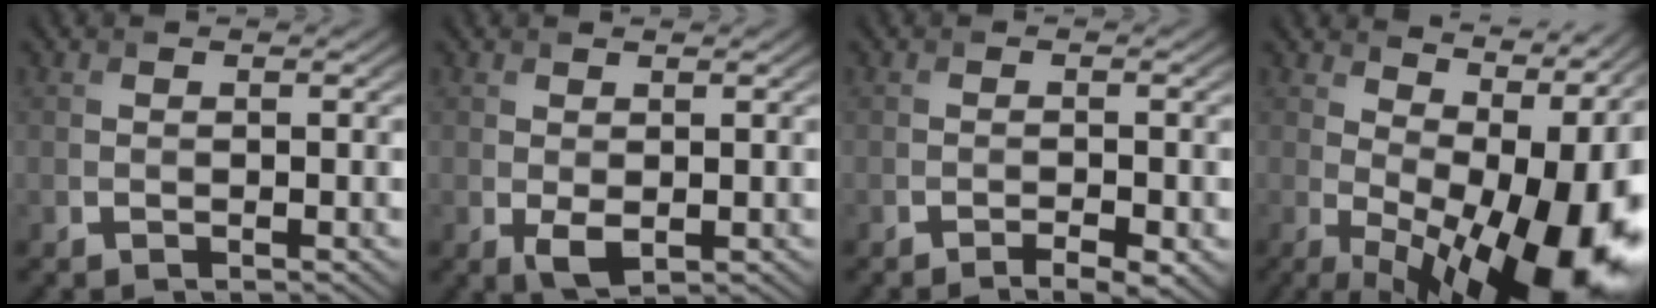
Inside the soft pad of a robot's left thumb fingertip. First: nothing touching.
{"total": 1.8, "force": [-0.3, 1.0, 1.5], "torque": [-0.036, -0.008, -0.001]}
{"total": 2.6, "force": [-1.7, 0.5, 2.0], "torque": [-0.030, 0.001, -0.027]}
{"total": 16.4, "force": [0.1, 8.3, 14.2], "torque": [-0.175, -0.021, 0.036]}